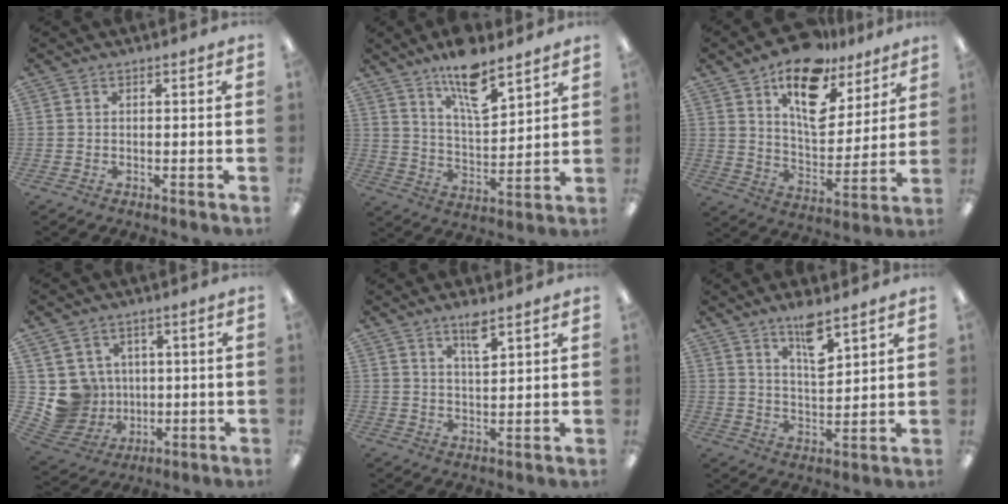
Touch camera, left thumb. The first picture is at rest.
{"total": 13.3, "force": [9.8, 4.5, 7.7], "torque": [-0.119, -0.056, 0.167]}
{"total": 17.4, "force": [10.9, 9.5, 9.8], "torque": [-0.149, -0.058, 0.190]}
{"total": 8.1, "force": [1.0, 8.0, 0.5], "torque": [-0.040, -0.010, 0.032]}
{"total": 5.1, "force": [3.6, 1.2, 3.4], "torque": [-0.061, -0.013, 0.060]}
{"total": 8.4, "force": [5.9, 2.4, 5.4], "torque": [-0.080, -0.039, 0.098]}